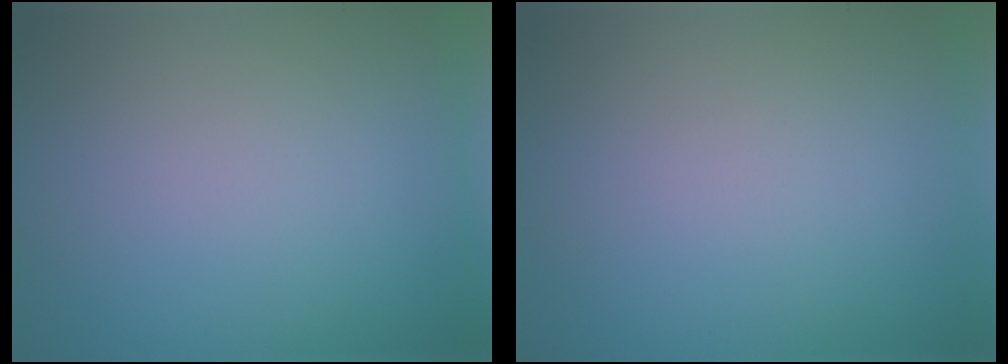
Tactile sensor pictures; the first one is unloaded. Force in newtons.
{"total": 0.0}